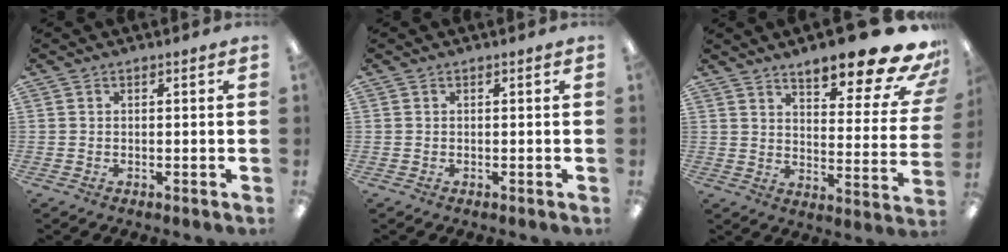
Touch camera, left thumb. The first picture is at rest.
{"total": 0.0}
{"total": 17.4, "force": [13.2, 4.0, 10.5], "torque": [-0.139, -0.105, 0.214]}